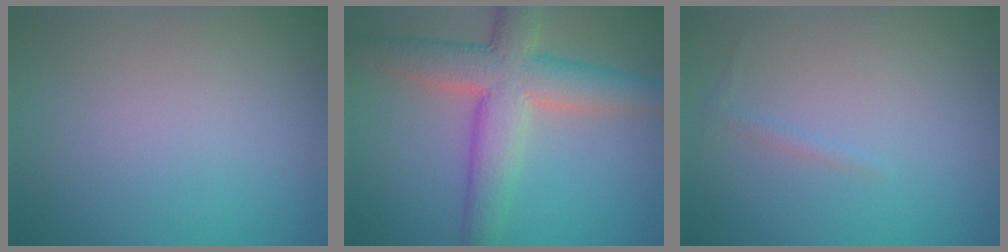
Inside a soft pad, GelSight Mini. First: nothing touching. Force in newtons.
{"total": 7.9, "press": 7.8, "slide": 0.4}
{"total": 0.6, "press": 0.6, "slide": 0.1}